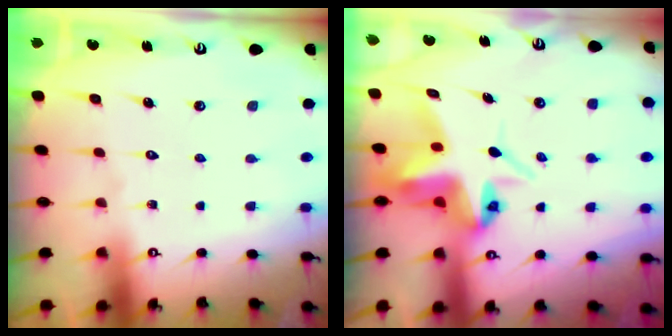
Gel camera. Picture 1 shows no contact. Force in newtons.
{"total": 7.4, "press": 7.4, "slide": 0.7}